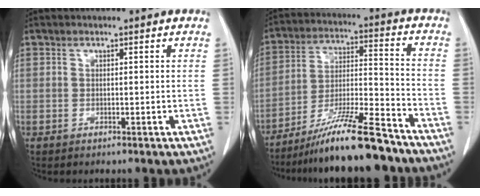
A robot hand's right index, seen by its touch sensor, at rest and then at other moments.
{"total": 15.0, "force": [-12.2, 0.6, 8.7], "torque": [-0.151, -0.009, -0.209]}